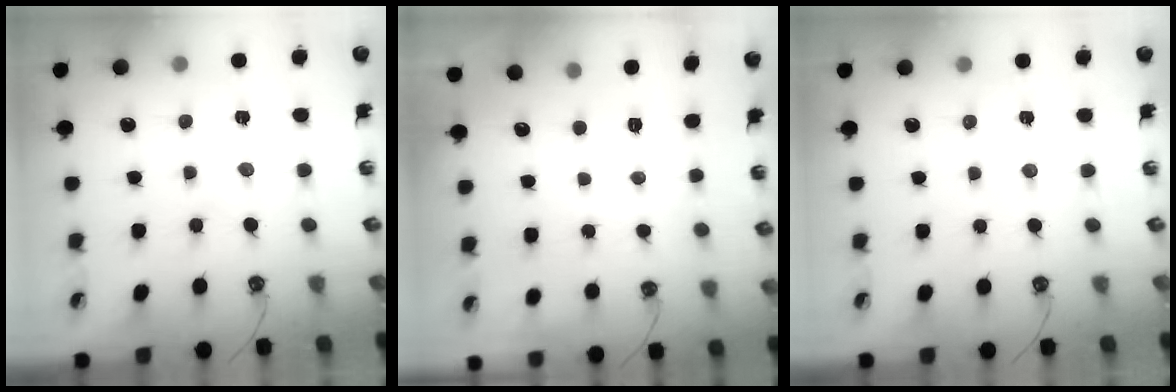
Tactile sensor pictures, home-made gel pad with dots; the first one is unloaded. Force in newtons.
{"total": 0.0}
{"total": 2.4, "press": 2.4, "slide": 0.5}